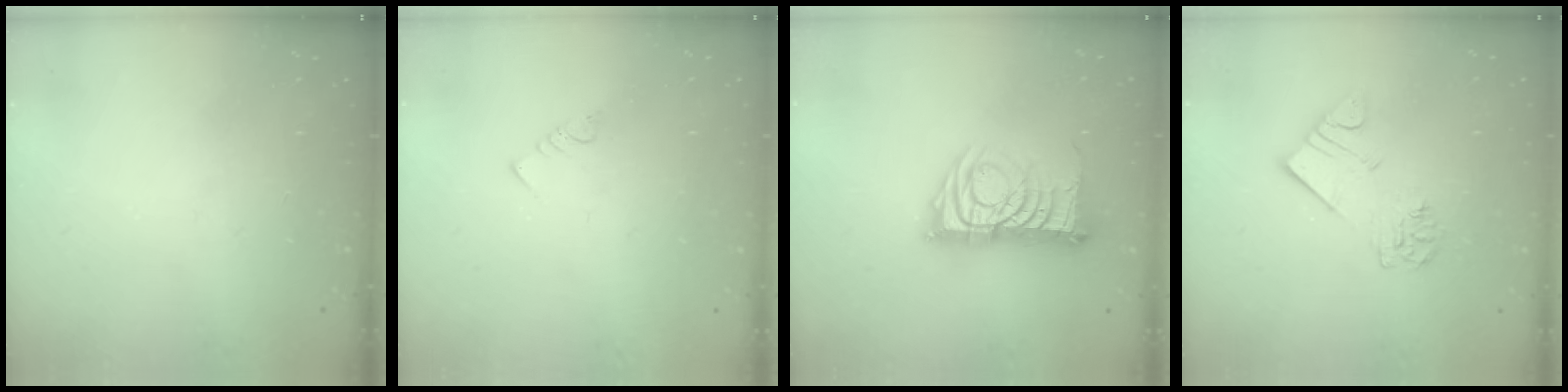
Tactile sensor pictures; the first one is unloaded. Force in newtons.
{"total": 2.7, "press": 2.7, "slide": 0.5}
{"total": 14.3, "press": 14.3, "slide": 0.6}
{"total": 8.7, "press": 8.7, "slide": 0.9}